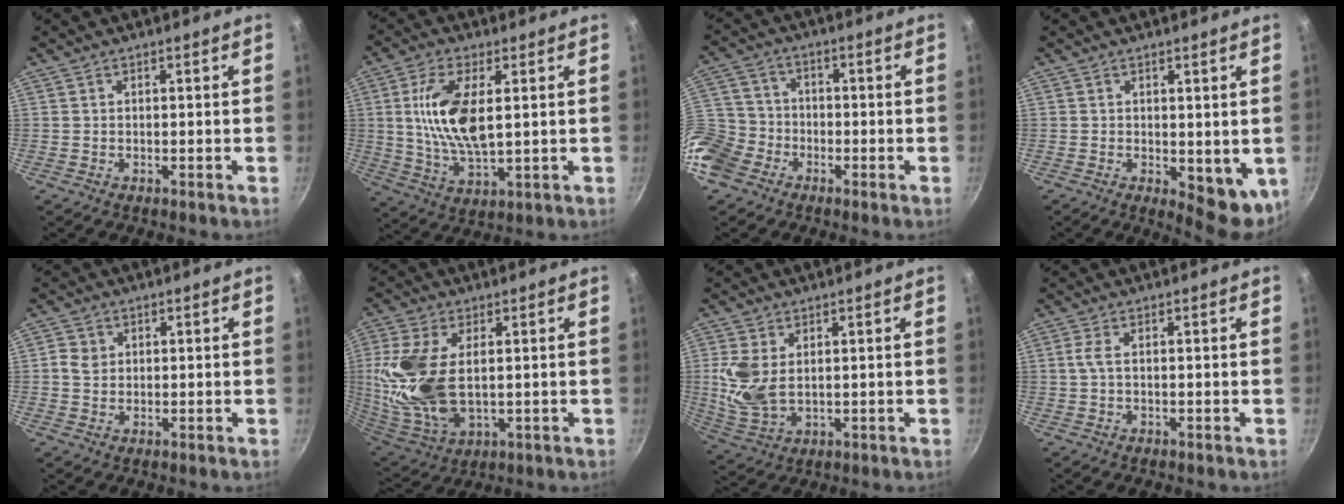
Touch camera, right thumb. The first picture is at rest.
{"total": 13.2, "force": [2.1, 5.6, 11.7], "torque": [-0.235, -0.015, 0.047]}
{"total": 12.2, "force": [-6.2, 9.3, 4.8], "torque": [-0.105, 0.037, -0.127]}
{"total": 8.3, "force": [-1.3, 3.7, 7.2], "torque": [-0.073, -0.018, -0.008]}
{"total": 2.9, "force": [0.5, 2.5, 1.4], "torque": [-0.017, 0.001, 0.009]}
{"total": 17.3, "force": [1.2, 9.4, 14.5], "torque": [-0.327, -0.014, 0.036]}
{"total": 8.6, "force": [1.3, 5.3, 6.7], "torque": [-0.150, -0.007, 0.039]}
{"total": 1.8, "force": [0.1, 0.5, 1.7], "torque": [-0.048, 0.003, 0.003]}